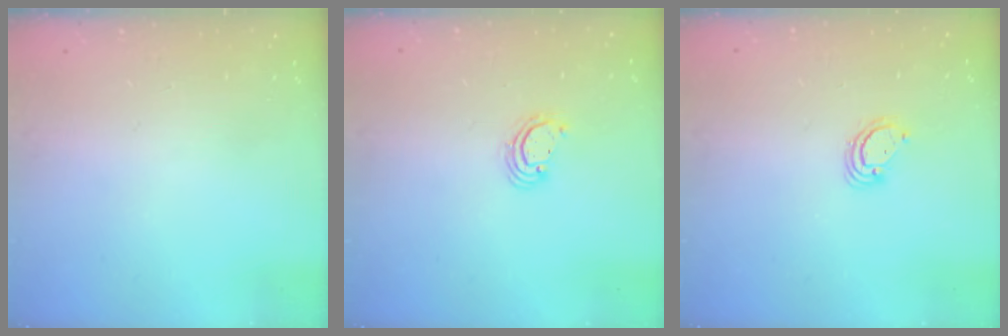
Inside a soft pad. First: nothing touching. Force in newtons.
{"total": 2.8, "press": 2.8, "slide": 0.2}
{"total": 3.5, "press": 3.5, "slide": 0.1}